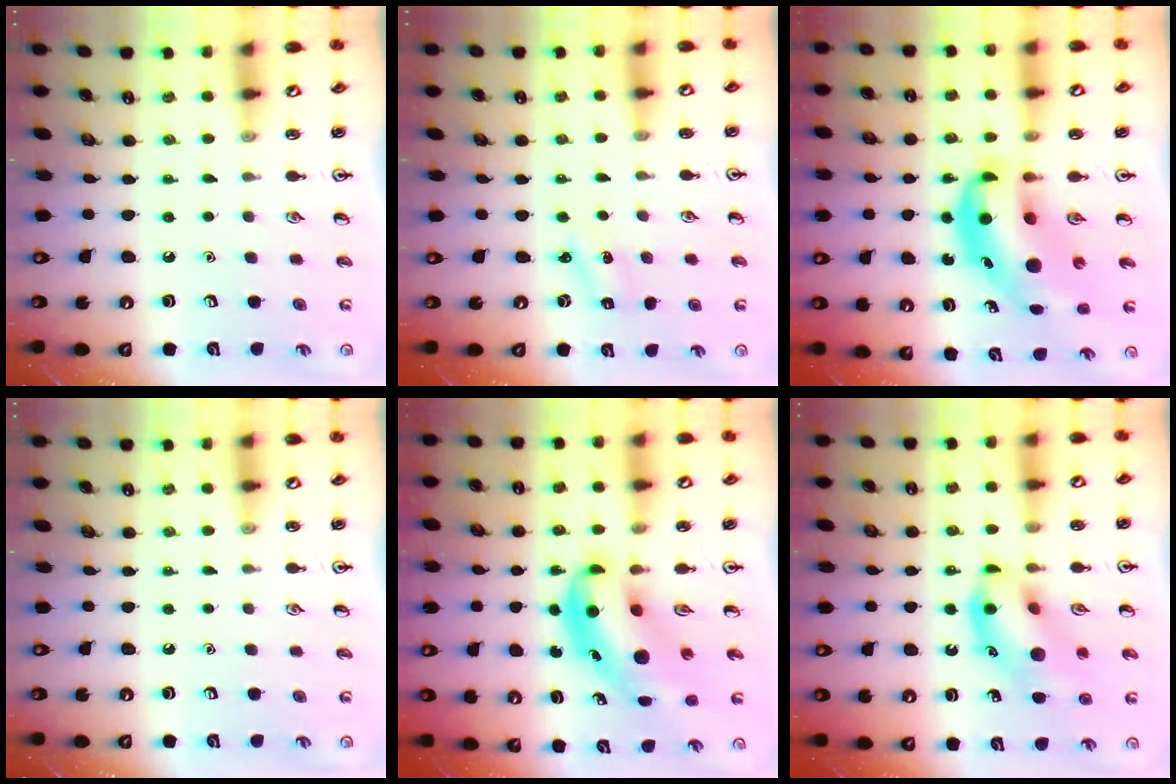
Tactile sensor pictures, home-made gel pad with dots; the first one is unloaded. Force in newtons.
{"total": 1.6, "press": 1.5, "slide": 0.6}
{"total": 12.7, "press": 12.1, "slide": 3.8}
{"total": 0.0}
{"total": 9.0, "press": 8.7, "slide": 2.4}
{"total": 13.5, "press": 13.3, "slide": 2.7}